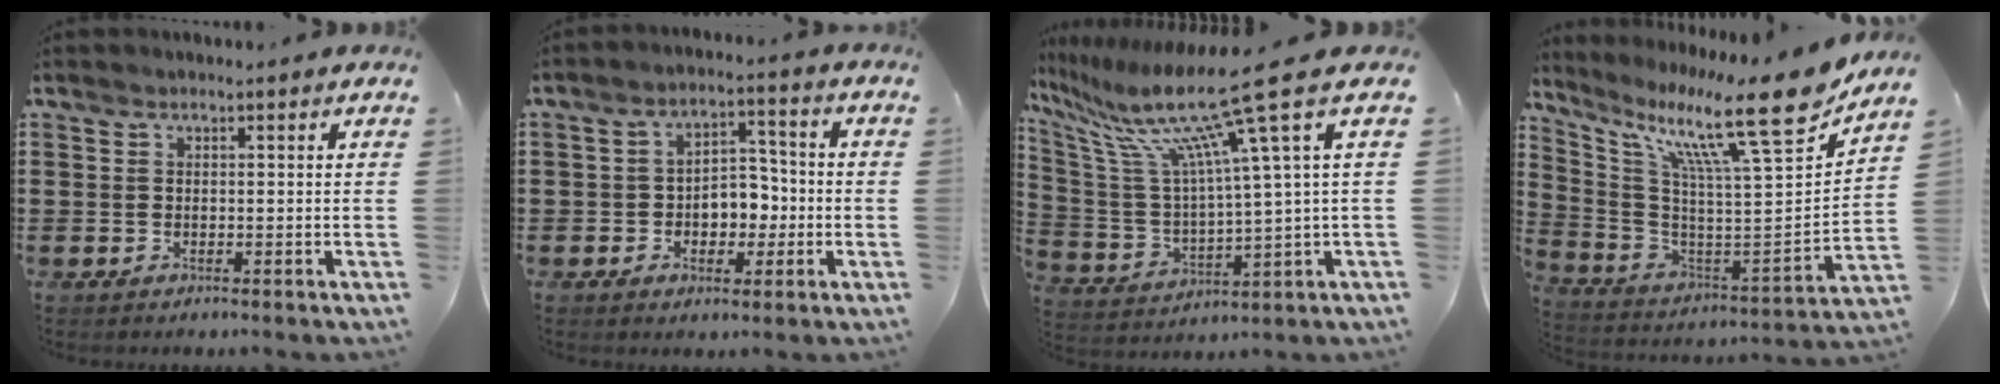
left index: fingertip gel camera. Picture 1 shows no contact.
{"total": 5.1, "force": [-1.2, 3.7, 3.3], "torque": [-0.060, 0.009, -0.029]}
{"total": 15.2, "force": [9.6, 0.2, 11.7], "torque": [-0.265, -0.061, 0.143]}
{"total": 16.6, "force": [11.8, 1.0, 11.7], "torque": [-0.223, -0.081, 0.179]}